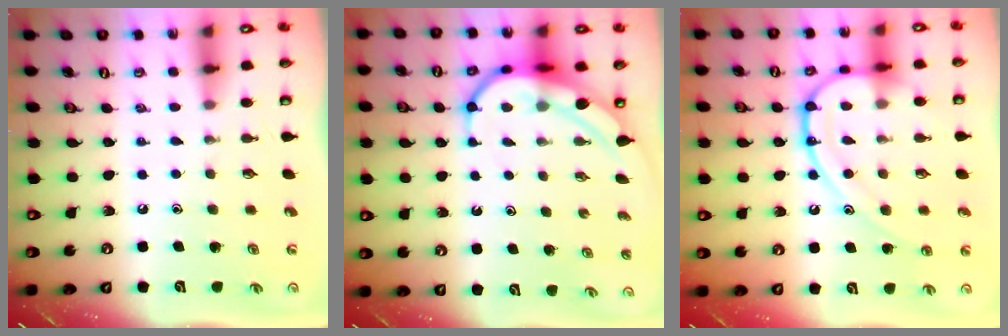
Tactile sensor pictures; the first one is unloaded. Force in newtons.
{"total": 8.7, "press": 8.7, "slide": 0.8}
{"total": 15.2, "press": 15.1, "slide": 1.5}